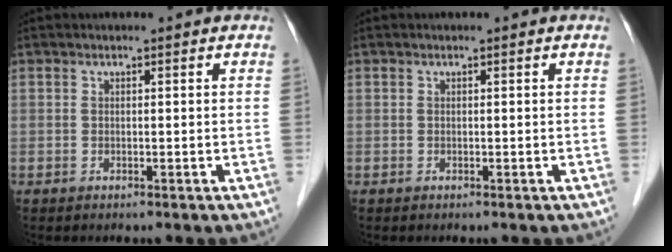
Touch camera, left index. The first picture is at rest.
{"total": 0.0}